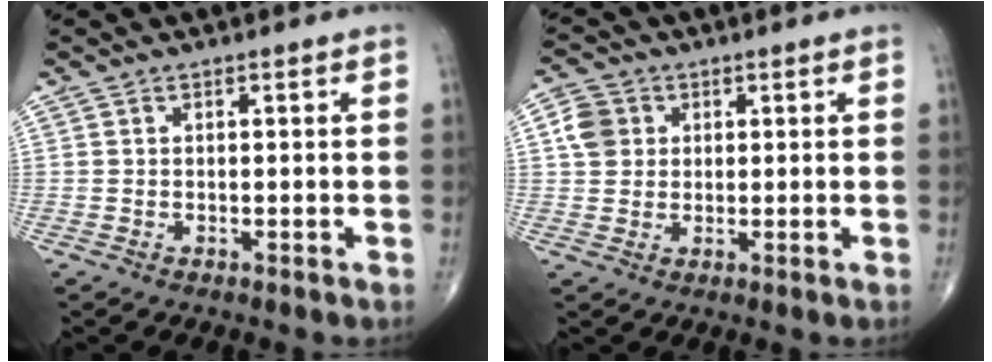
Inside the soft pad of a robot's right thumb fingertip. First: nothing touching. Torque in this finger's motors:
{"motor_torque": [-0.08, 0.32, 0.07, 0.00, 0.03]}